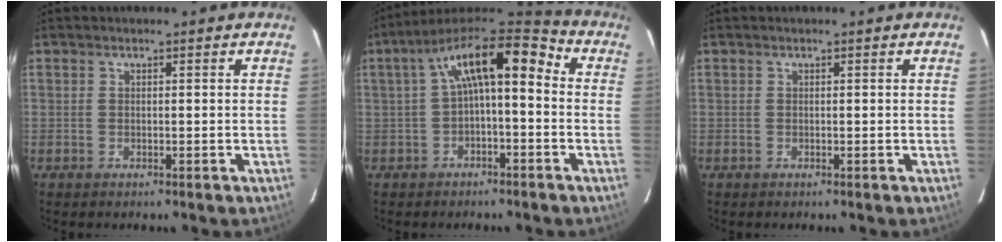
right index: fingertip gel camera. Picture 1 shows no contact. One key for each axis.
{"total": 12.0, "fx": 0.4, "fy": 4.9, "fz": 11.0, "tx": -0.195, "ty": 0.037, "tz": 0.005}
{"total": 0.0}